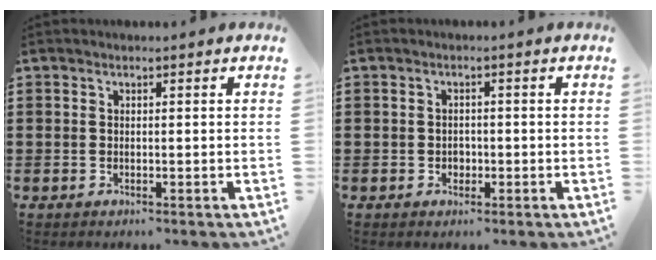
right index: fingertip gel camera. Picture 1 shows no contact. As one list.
[{"total": 1.4, "force": [-0.4, 1.2, 0.6], "torque": [-0.014, 0.003, -0.009]}]